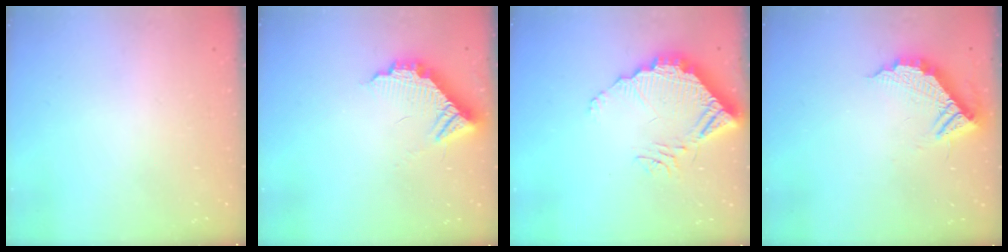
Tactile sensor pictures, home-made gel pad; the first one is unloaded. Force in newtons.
{"total": 10.3, "press": 10.3, "slide": 0.8}
{"total": 11.8, "press": 11.8, "slide": 0.9}
{"total": 12.0, "press": 12.0, "slide": 0.8}